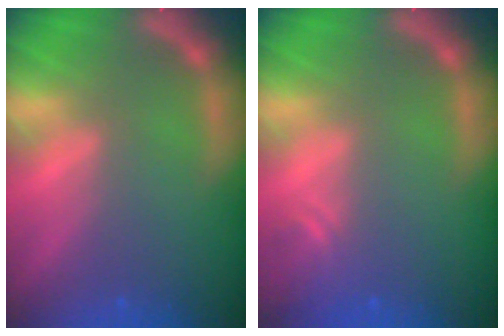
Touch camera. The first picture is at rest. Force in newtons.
{"total": 1.9}